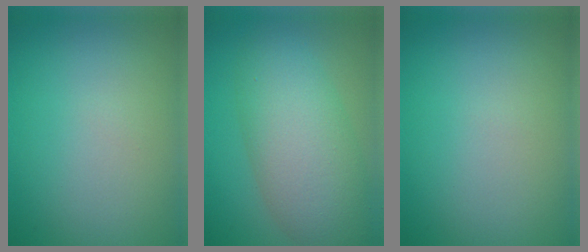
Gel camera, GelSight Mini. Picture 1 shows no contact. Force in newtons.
{"total": 7.8, "press": 7.8, "slide": 0.4}
{"total": 0.0}